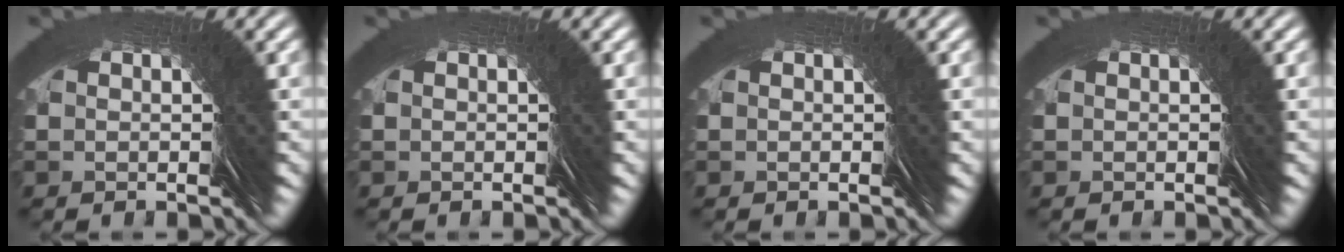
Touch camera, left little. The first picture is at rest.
{"total": 0.0}
{"total": 0.0}
{"total": 0.0}